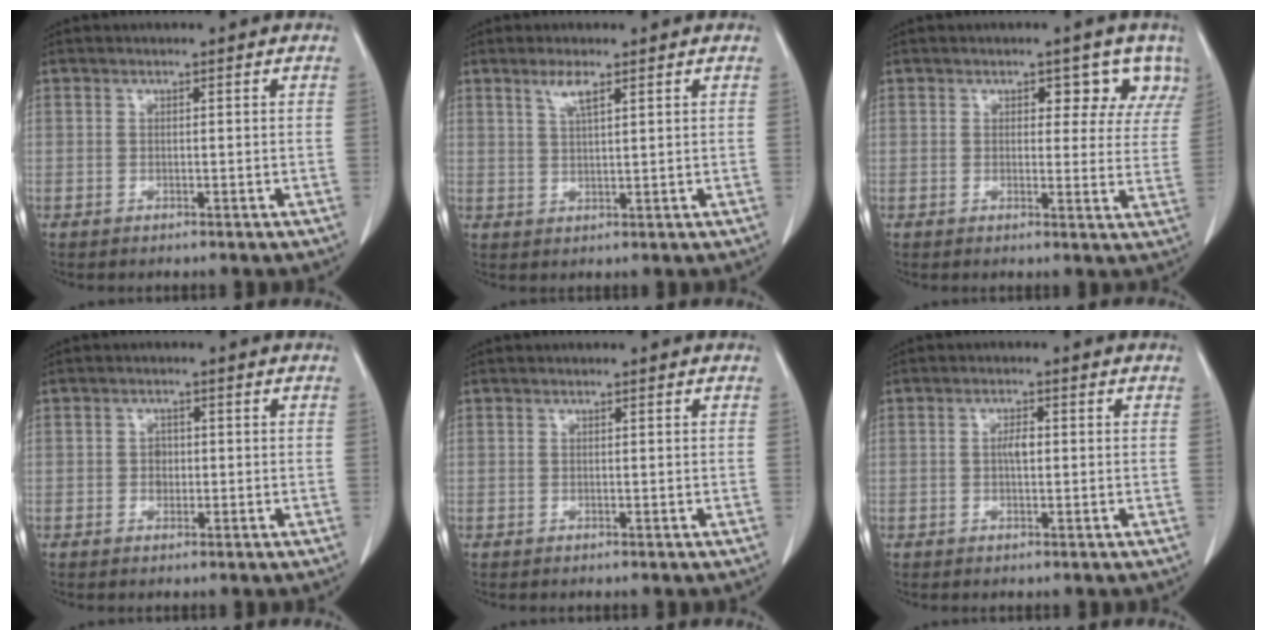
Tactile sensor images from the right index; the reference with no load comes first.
{"total": 3.0, "force": [1.8, 0.3, 2.4], "torque": [-0.052, 0.000, 0.038]}
{"total": 5.4, "force": [3.6, 3.2, 2.4], "torque": [-0.007, -0.002, 0.028]}
{"total": 1.7, "force": [-0.1, 1.4, 0.9], "torque": [-0.013, 0.003, -0.002]}
{"total": 0.0}
{"total": 1.9, "force": [0.0, 0.7, 1.8], "torque": [-0.035, 0.004, 0.000]}